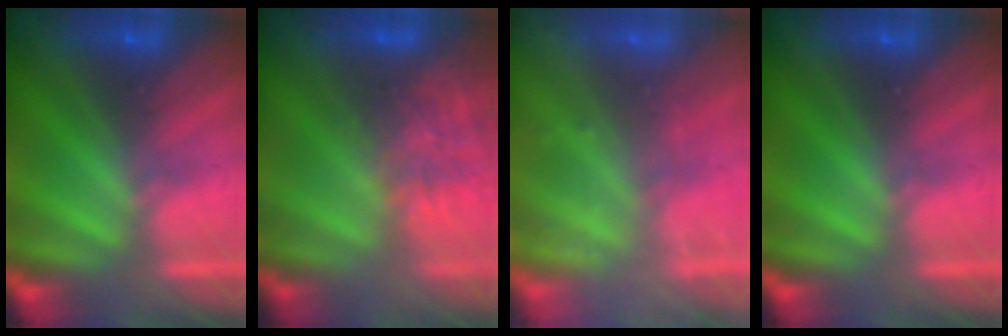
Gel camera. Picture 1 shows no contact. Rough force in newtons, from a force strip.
{"total": 7.8}
{"total": 2.3}
{"total": 0.0}